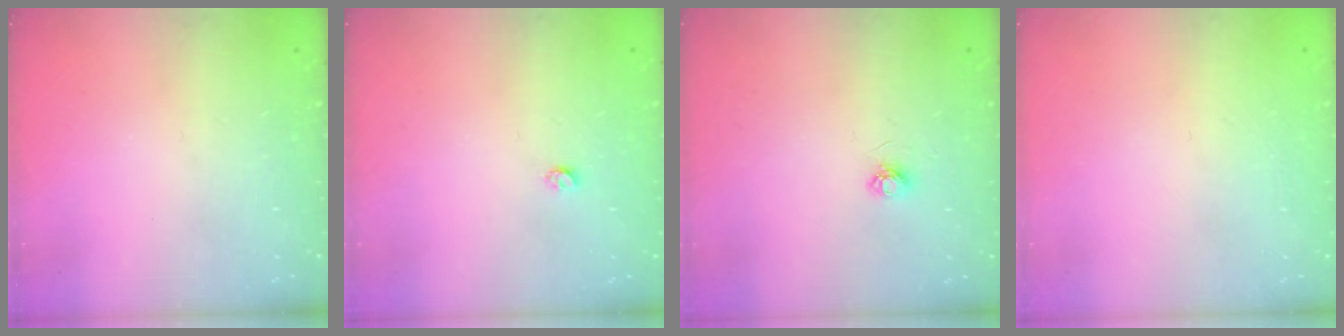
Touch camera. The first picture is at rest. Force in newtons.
{"total": 2.9, "press": 2.8, "slide": 0.5}
{"total": 4.7, "press": 4.6, "slide": 0.6}
{"total": 0.9, "press": 0.9, "slide": 0.1}